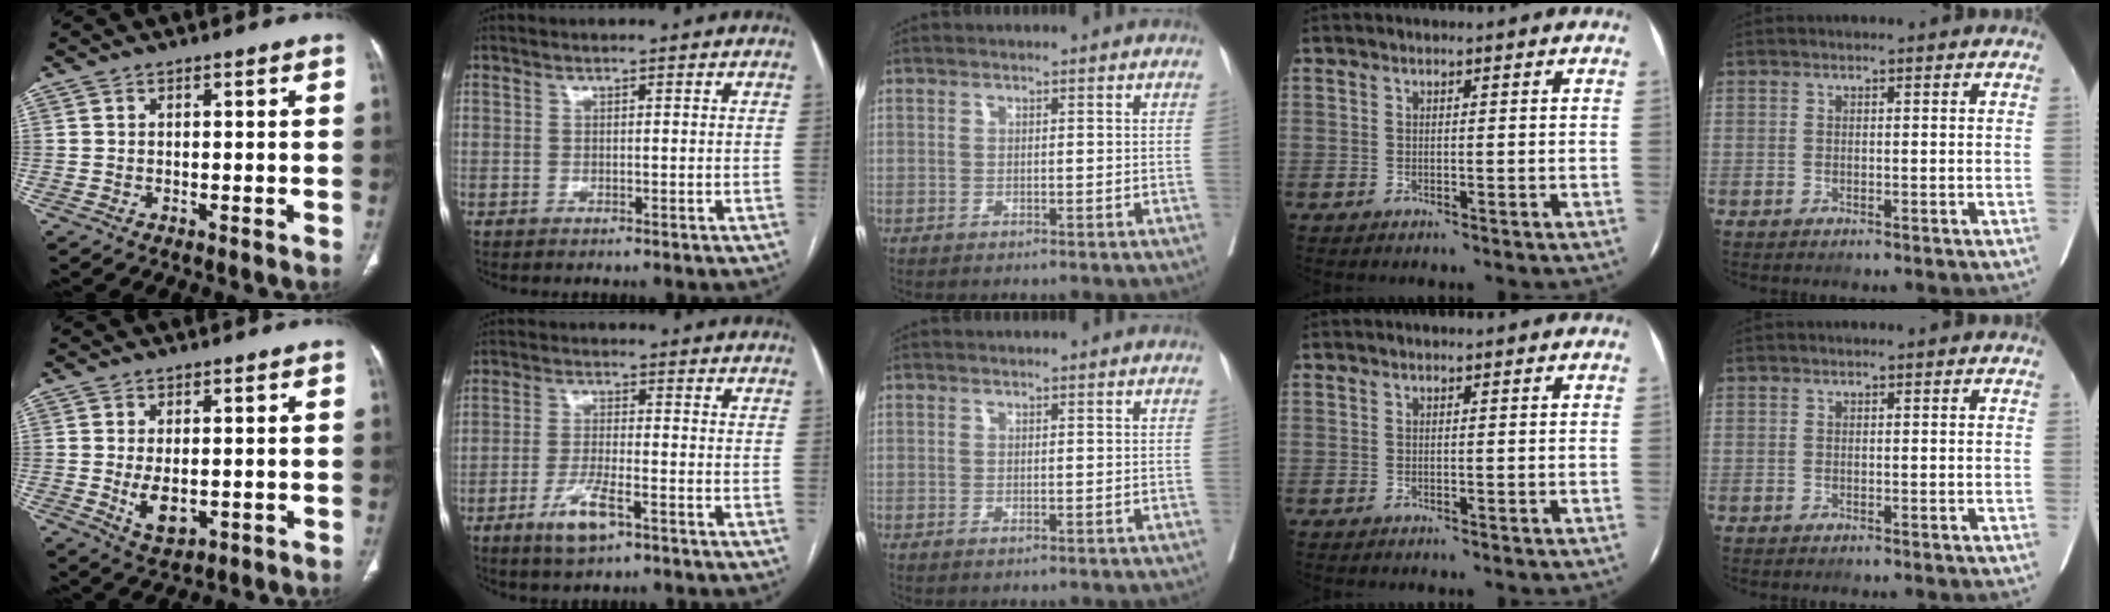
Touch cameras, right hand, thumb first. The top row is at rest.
{"thumb": {"total": 5.7, "force": [-0.7, 3.2, 4.7], "torque": [-0.077, -0.013, -0.001]}, "index": {"total": 5.9, "force": [-3.3, 1.3, 4.8], "torque": [-0.094, -0.006, -0.056]}}